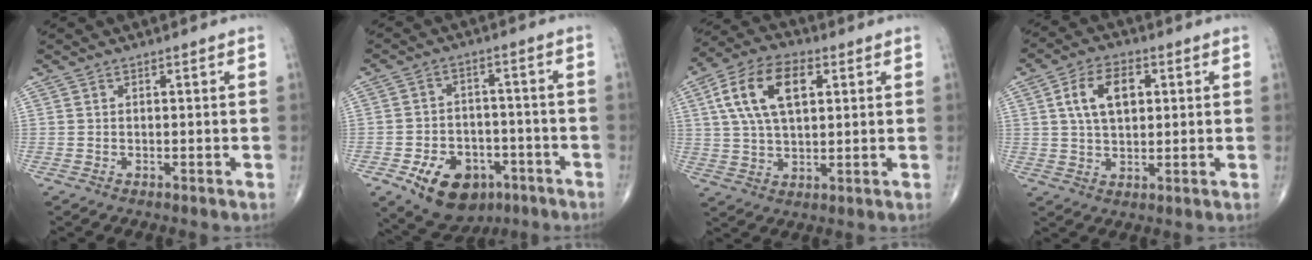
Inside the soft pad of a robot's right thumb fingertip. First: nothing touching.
{"total": 13.3, "force": [-6.4, 9.0, 7.3], "torque": [-0.087, 0.030, -0.091]}
{"total": 13.7, "force": [4.1, 7.5, 10.8], "torque": [-0.199, 0.009, 0.074]}
{"total": 8.4, "force": [2.2, 4.9, 6.4], "torque": [-0.104, 0.002, 0.039]}